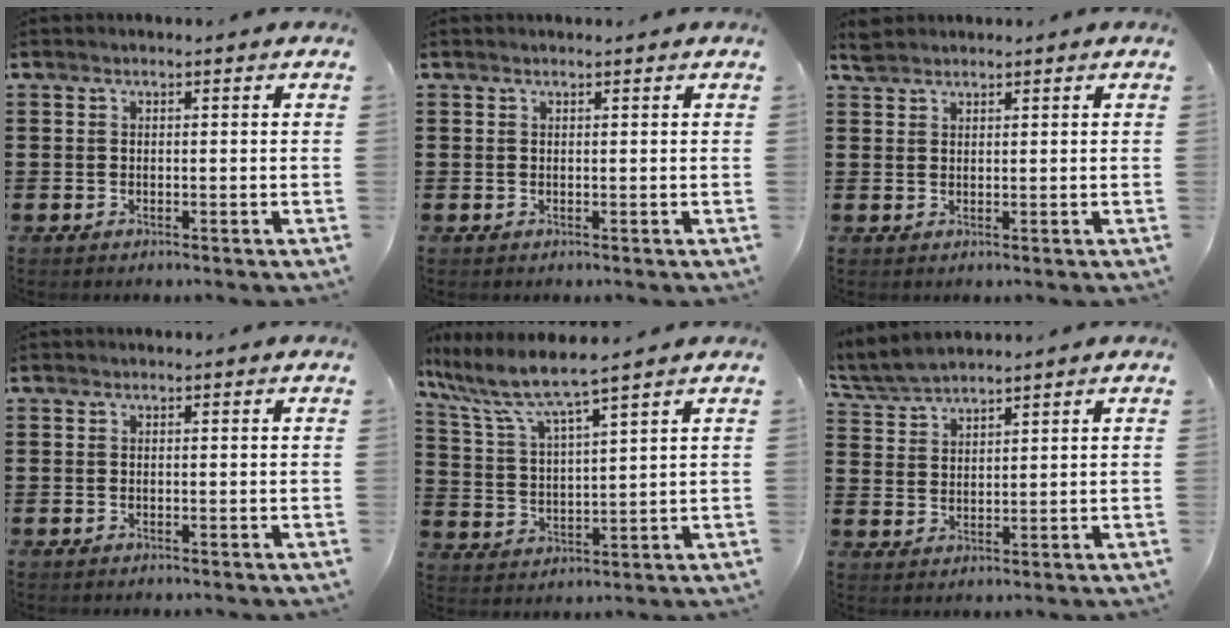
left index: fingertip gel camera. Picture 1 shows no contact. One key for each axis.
{"total": 0.0}
{"total": 1.8, "fx": 1.7, "fy": 0.5, "fz": 0.2, "tx": -0.006, "ty": 0.002, "tz": 0.033}
{"total": 0.0}
{"total": 6.3, "fx": 5.4, "fy": 0.3, "fz": 3.1, "tx": -0.088, "ty": -0.032, "tz": 0.087}
{"total": 3.9, "fx": 3.8, "fy": 0.4, "fz": 0.7, "tx": -0.028, "ty": -0.010, "tz": 0.070}